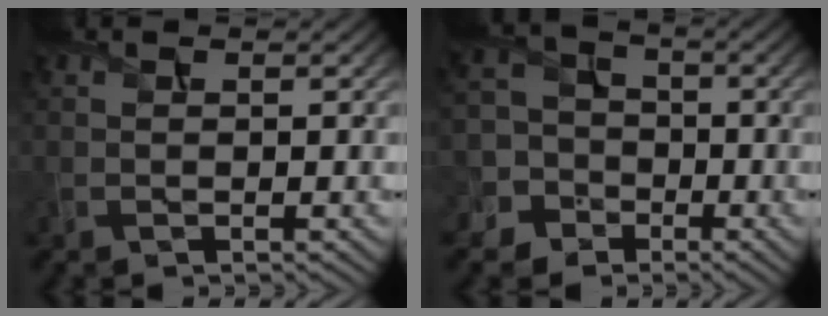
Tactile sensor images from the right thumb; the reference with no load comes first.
{"total": 8.7, "force": [-3.7, 7.5, 2.3], "torque": [-0.075, -0.017, -0.098]}